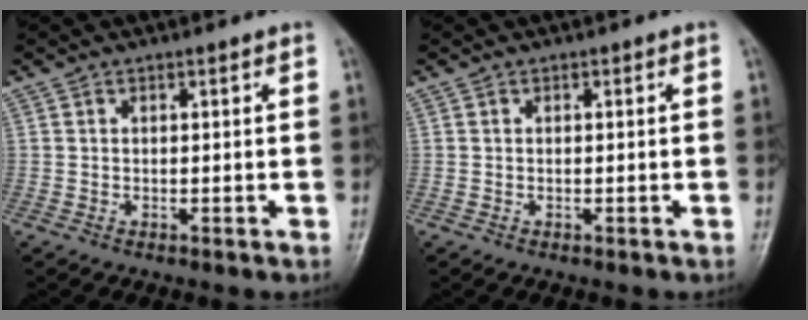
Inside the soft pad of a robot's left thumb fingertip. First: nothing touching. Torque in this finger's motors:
{"motor_torque": [0.00, 0.00, 0.00, 0.00, 0.00]}